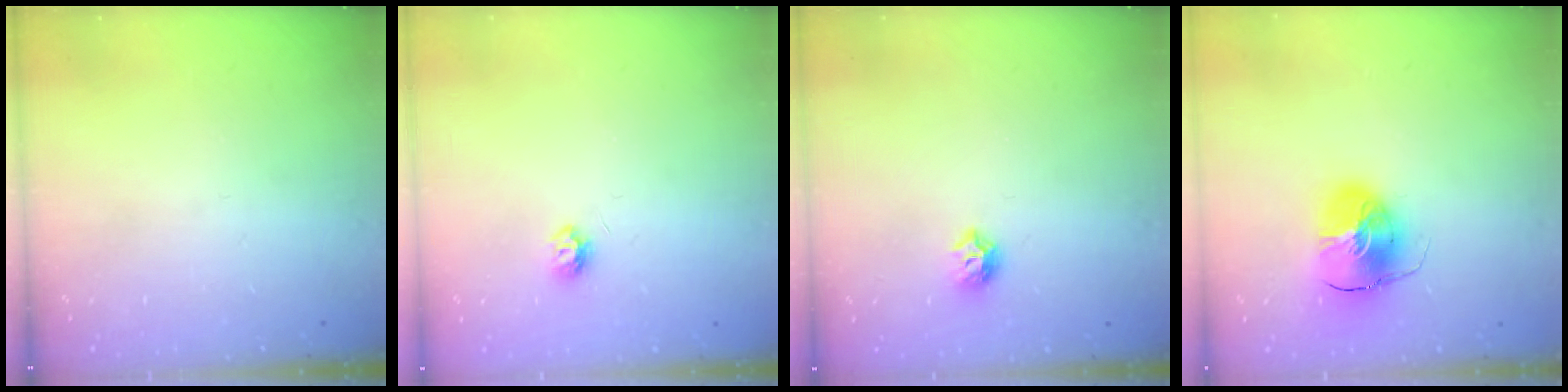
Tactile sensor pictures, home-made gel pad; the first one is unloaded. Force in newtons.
{"total": 4.7, "press": 4.7, "slide": 0.5}
{"total": 6.3, "press": 6.2, "slide": 0.9}
{"total": 10.6, "press": 10.5, "slide": 1.7}